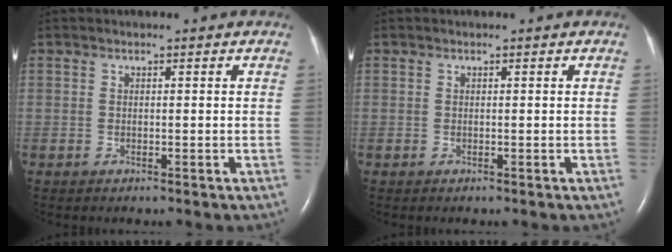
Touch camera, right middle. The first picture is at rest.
{"total": 0.0}